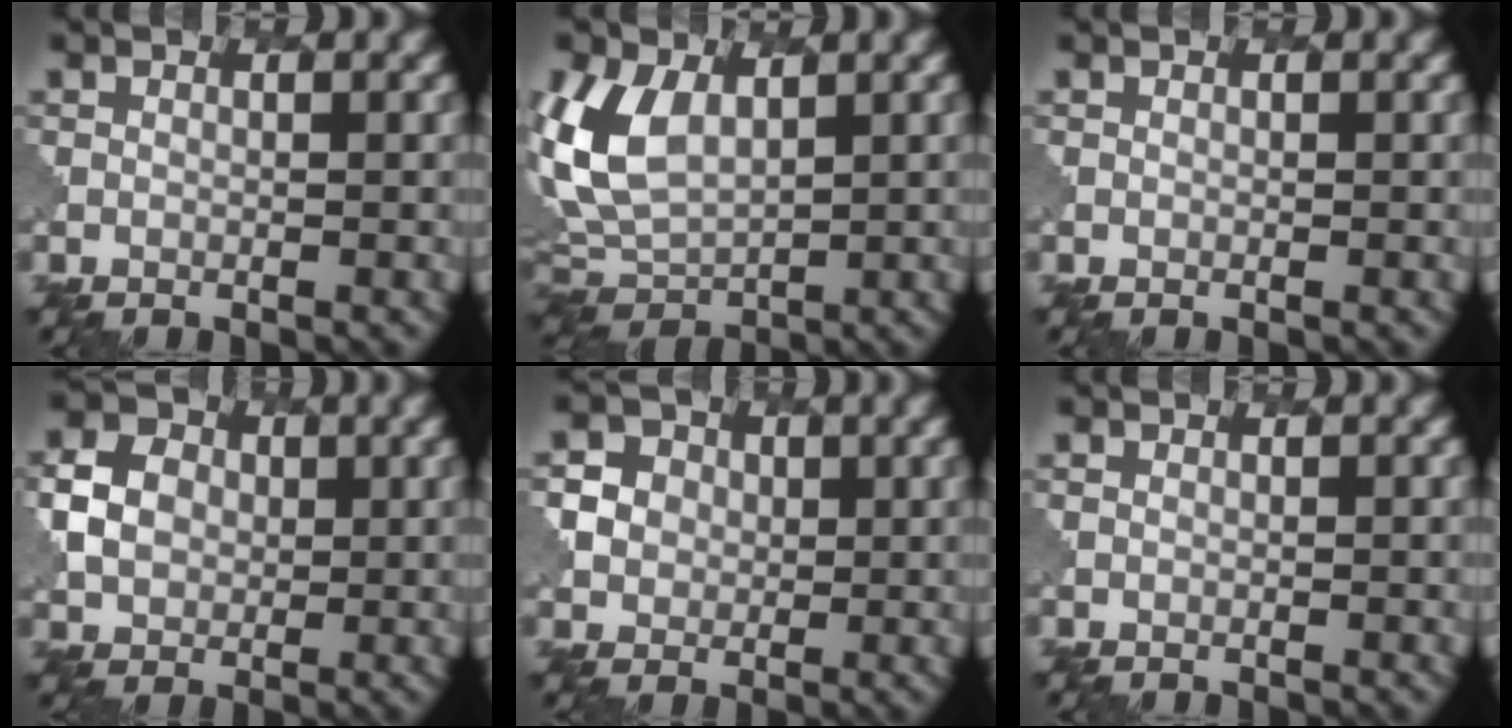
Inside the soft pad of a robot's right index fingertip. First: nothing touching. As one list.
[{"total": 6.8, "force": [1.9, 4.3, 4.8], "torque": [-0.116, 0.002, 0.029]}, {"total": 0.0}, {"total": 3.8, "force": [0.5, 3.4, 1.7], "torque": [-0.034, 0.008, 0.004]}, {"total": 4.9, "force": [1.9, 4.3, 1.4], "torque": [-0.023, 0.024, 0.028]}, {"total": 0.0}]